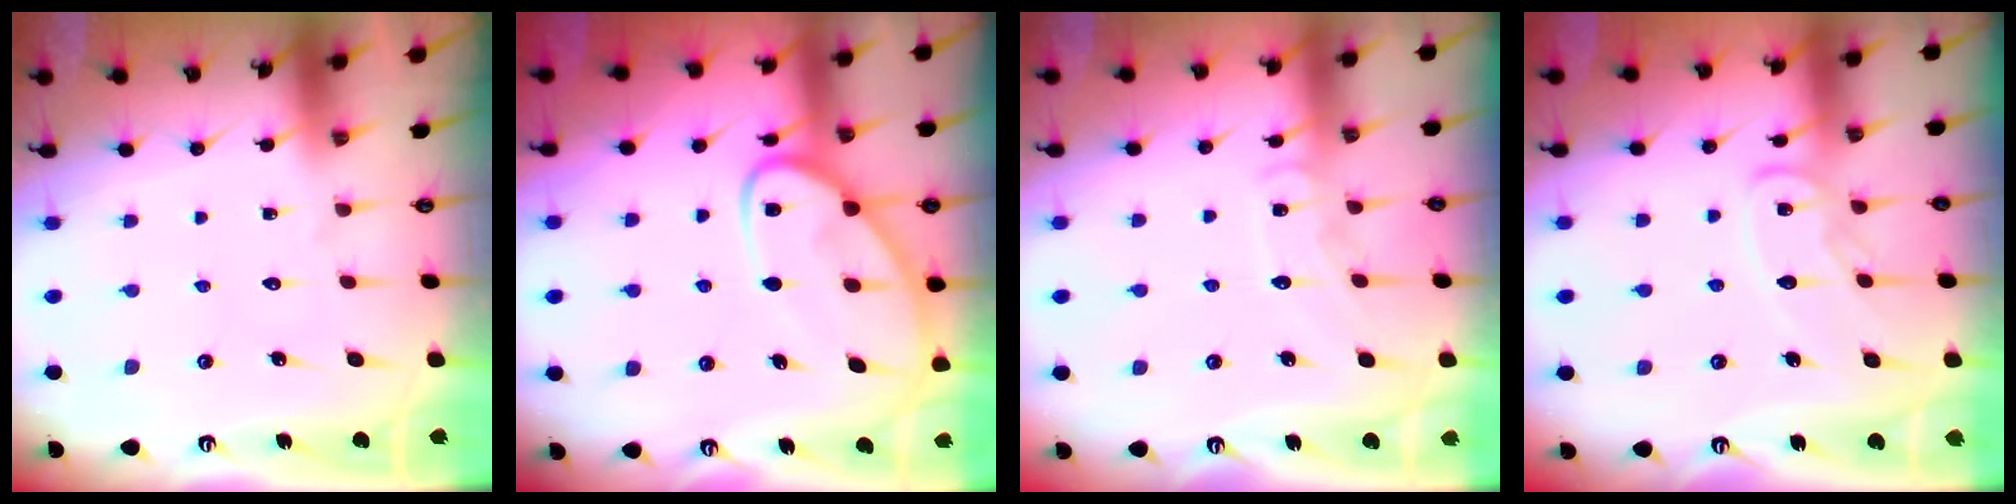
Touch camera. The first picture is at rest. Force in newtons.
{"total": 11.6, "press": 11.5, "slide": 1.2}
{"total": 7.6, "press": 7.6, "slide": 0.8}
{"total": 9.6, "press": 9.6, "slide": 0.7}